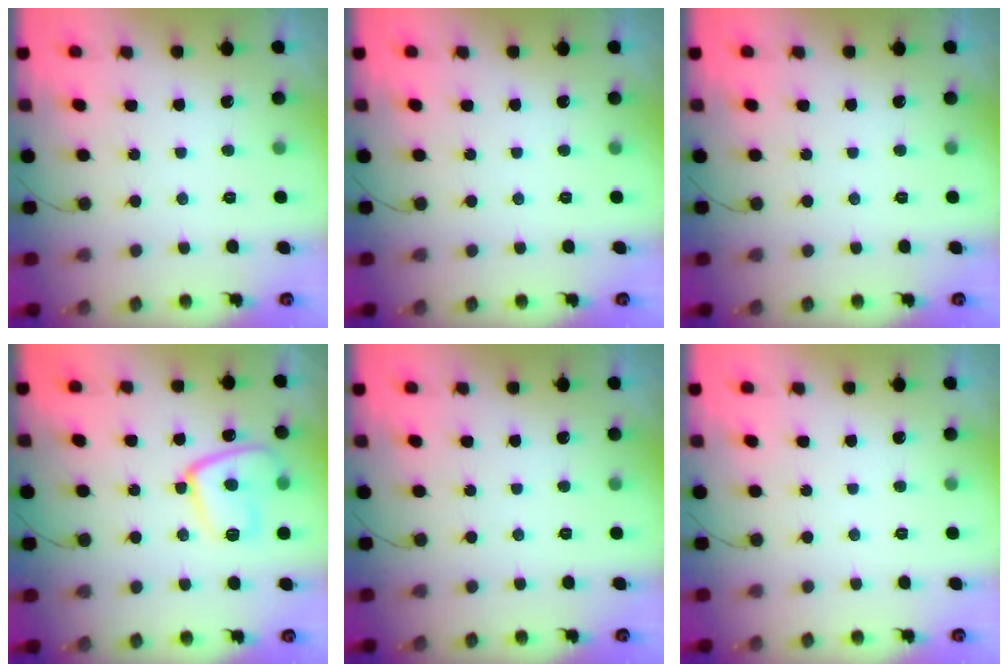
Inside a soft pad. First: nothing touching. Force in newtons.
{"total": 0.0}
{"total": 0.0}
{"total": 13.1, "press": 13.1, "slide": 1.2}
{"total": 0.0}
{"total": 0.0}